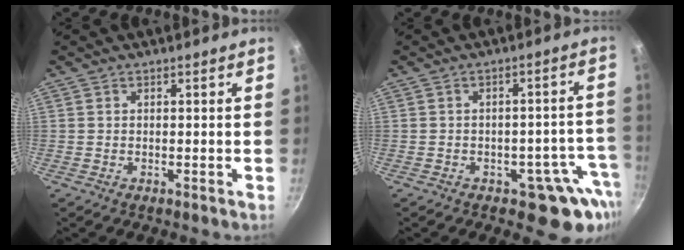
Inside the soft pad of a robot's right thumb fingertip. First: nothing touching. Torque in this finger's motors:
{"motor_torque": [0.97, 1.03, 0.59, -0.60, 0.01]}